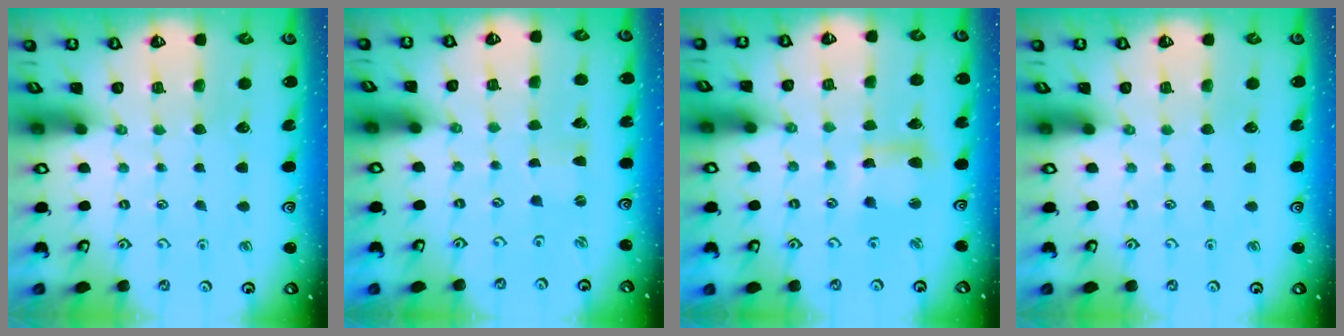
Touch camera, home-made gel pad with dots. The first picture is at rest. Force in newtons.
{"total": 0.7, "press": 0.7, "slide": 0.1}
{"total": 7.4, "press": 7.3, "slide": 1.0}
{"total": 0.0}